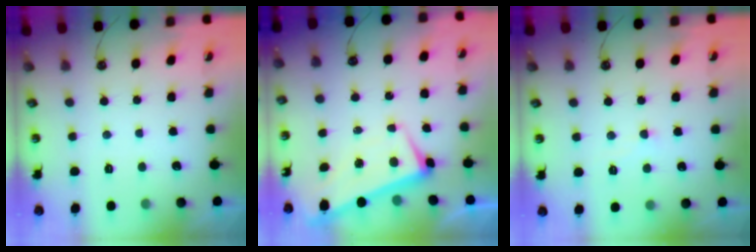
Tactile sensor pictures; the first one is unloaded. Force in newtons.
{"total": 2.0, "press": 1.1, "slide": 1.7}
{"total": 2.9, "press": 2.9, "slide": 0.3}